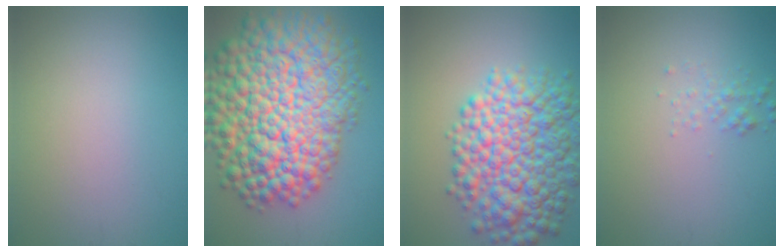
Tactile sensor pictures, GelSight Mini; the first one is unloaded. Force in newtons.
{"total": 15.8, "press": 15.8, "slide": 0.6}
{"total": 9.8, "press": 9.8, "slide": 0.2}
{"total": 1.1, "press": 1.1, "slide": 0.0}